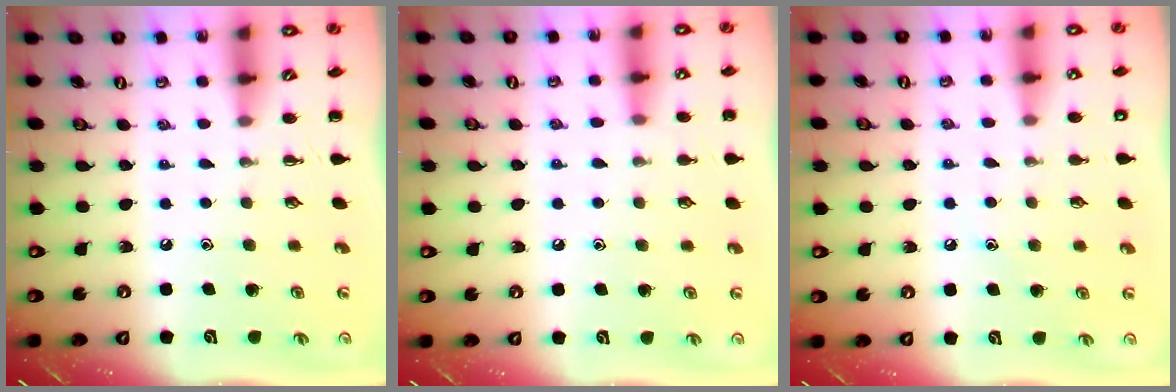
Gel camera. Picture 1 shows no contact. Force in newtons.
{"total": 5.6, "press": 5.3, "slide": 1.9}
{"total": 6.4, "press": 6.2, "slide": 1.6}